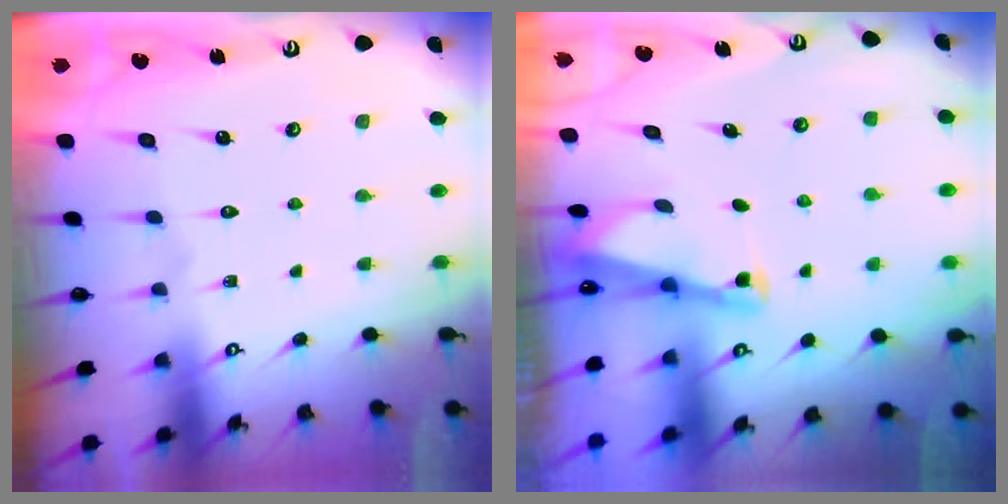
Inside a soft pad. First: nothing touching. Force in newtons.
{"total": 1.9, "press": 1.9, "slide": 0.4}